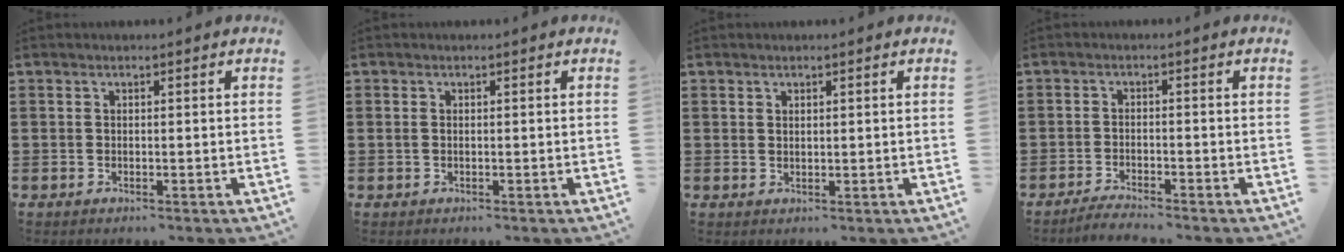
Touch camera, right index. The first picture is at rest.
{"total": 0.7, "force": [0.1, 0.4, 0.5], "torque": [-0.011, 0.002, 0.002]}
{"total": 0.7, "force": [0.7, 0.1, 0.1], "torque": [-0.002, 0.002, 0.014]}
{"total": 2.2, "force": [-2.1, -0.5, 0.2], "torque": [-0.005, 0.002, -0.041]}